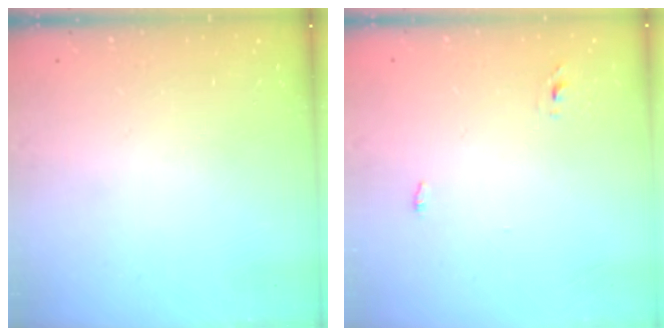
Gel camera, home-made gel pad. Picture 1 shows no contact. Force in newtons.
{"total": 2.7, "press": 2.6, "slide": 0.8}